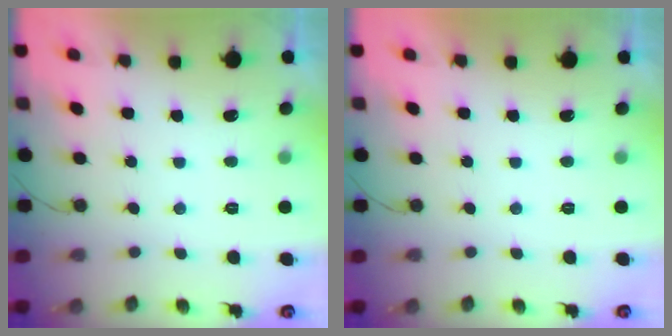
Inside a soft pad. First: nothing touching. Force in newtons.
{"total": 1.7, "press": 1.7, "slide": 0.1}